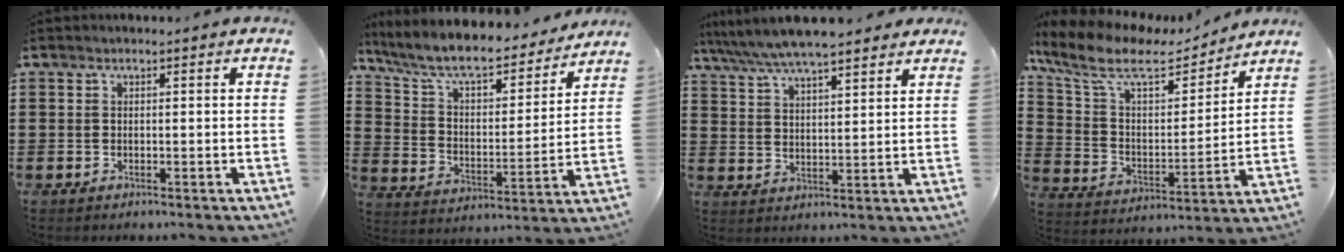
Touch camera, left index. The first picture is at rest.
{"total": 8.6, "force": [7.8, 1.2, 3.5], "torque": [-0.102, -0.054, 0.131]}
{"total": 7.0, "force": [6.3, 0.9, 2.8], "torque": [-0.077, -0.021, 0.113]}
{"total": 11.4, "force": [8.8, 3.4, 6.3], "torque": [-0.157, -0.040, 0.151]}